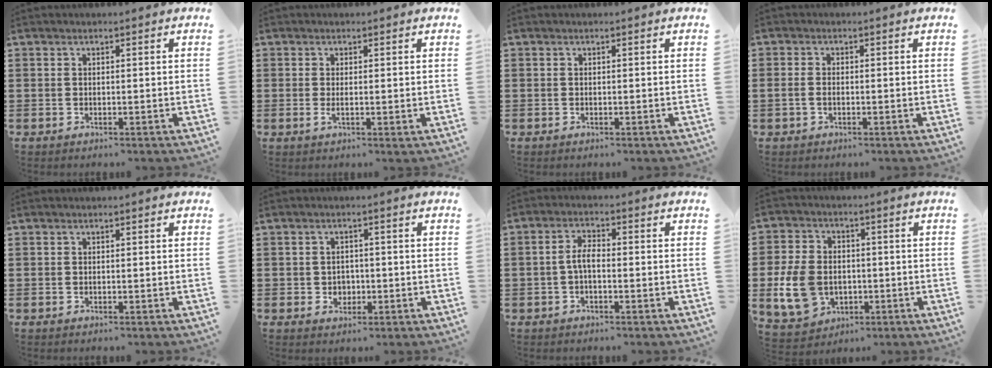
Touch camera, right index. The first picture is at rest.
{"total": 0.8, "force": [-0.1, 0.0, 0.8], "torque": [-0.015, -0.005, 0.000]}
{"total": 0.0}
{"total": 1.2, "force": [-0.5, 0.6, 1.0], "torque": [-0.020, -0.002, -0.008]}
{"total": 0.0}
{"total": 2.0, "force": [-0.4, 1.9, 0.4], "torque": [-0.007, 0.004, -0.015]}
{"total": 3.3, "force": [-0.7, 1.4, 2.9], "torque": [-0.068, 0.001, -0.019]}
{"total": 9.5, "force": [-1.8, 7.3, 5.9], "torque": [-0.152, 0.013, -0.033]}